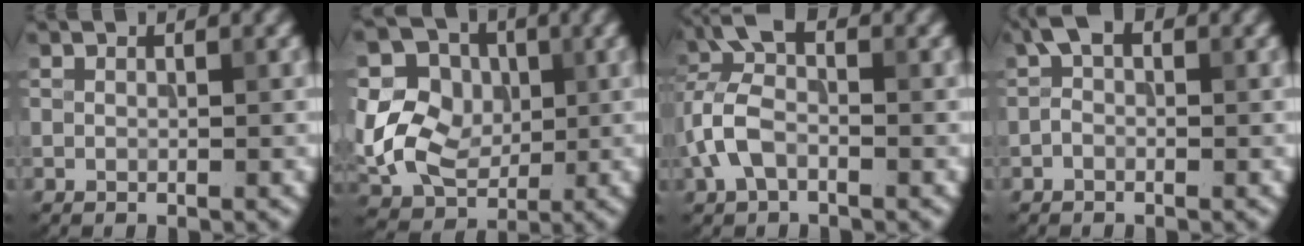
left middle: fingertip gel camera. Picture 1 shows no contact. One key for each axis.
{"total": 9.8, "fx": 0.4, "fy": 8.2, "fz": 5.4, "tx": -0.113, "ty": 0.005, "tz": -0.006}
{"total": 5.2, "fx": -0.9, "fy": 3.0, "fz": 4.2, "tx": -0.105, "ty": 0.019, "tz": -0.032}
{"total": 1.8, "fx": -0.1, "fy": 1.0, "fz": 1.4, "tx": -0.028, "ty": 0.009, "tz": -0.012}